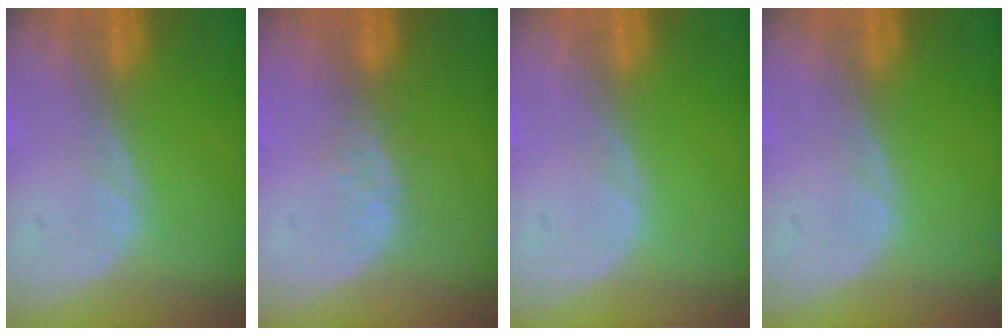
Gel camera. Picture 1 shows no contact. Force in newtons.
{"total": 2.9, "press": 2.3, "slide": 1.8}
{"total": 0.0}
{"total": 0.0}